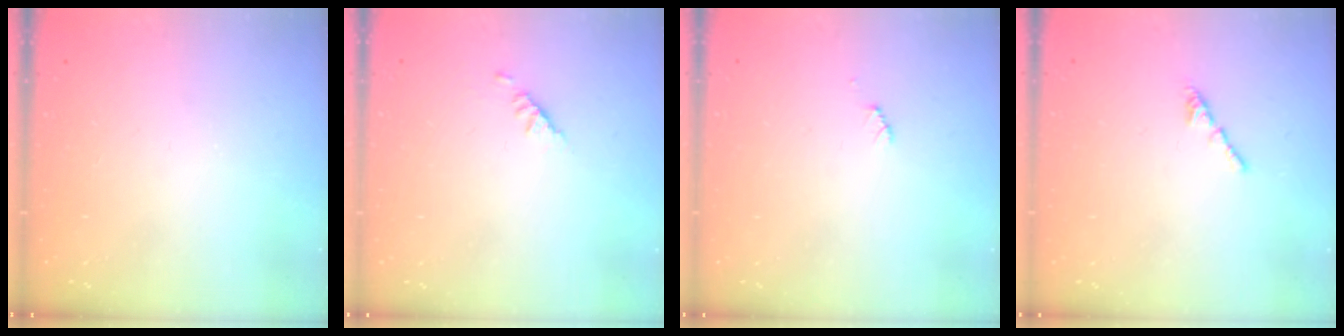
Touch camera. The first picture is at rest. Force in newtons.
{"total": 1.9, "press": 1.8, "slide": 0.5}
{"total": 2.5, "press": 2.5, "slide": 0.4}
{"total": 1.3, "press": 1.2, "slide": 0.4}